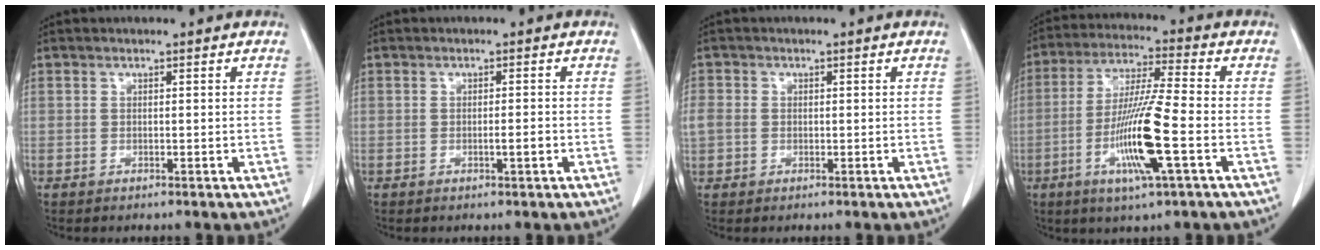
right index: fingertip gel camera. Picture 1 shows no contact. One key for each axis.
{"total": 1.5, "fx": -0.5, "fy": 0.1, "fz": 1.4, "tx": -0.026, "ty": -0.001, "tz": -0.009}
{"total": 3.2, "fx": -0.1, "fy": 2.8, "fz": 1.5, "tx": -0.047, "ty": 0.014, "tz": 0.002}
{"total": 12.9, "fx": -4.0, "fy": 0.0, "fz": 12.2, "tx": -0.243, "ty": -0.013, "tz": -0.079}